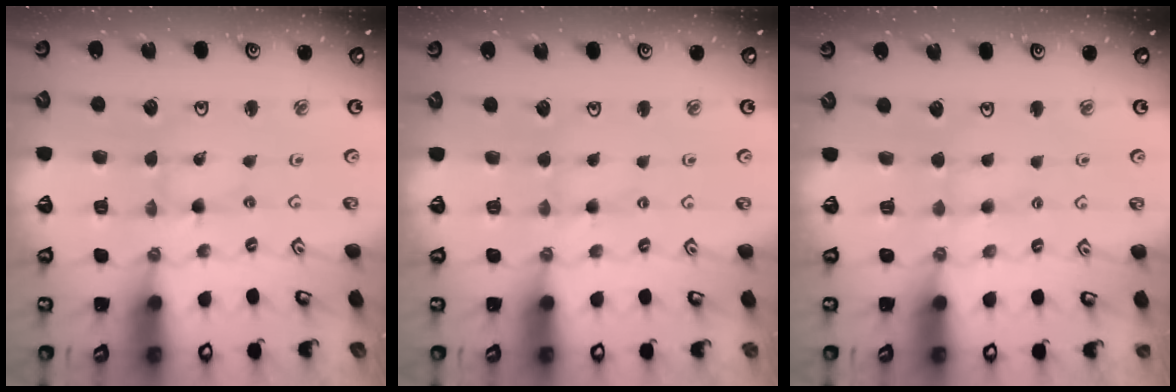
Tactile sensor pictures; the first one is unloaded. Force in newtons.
{"total": 1.9, "press": 1.9, "slide": 0.4}
{"total": 2.0, "press": 1.9, "slide": 0.4}